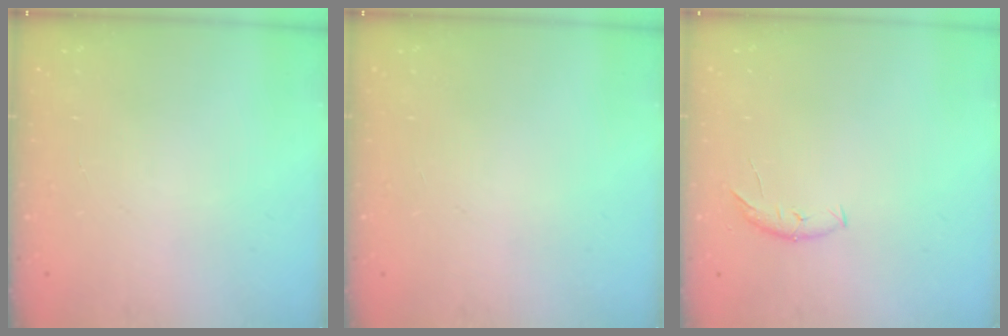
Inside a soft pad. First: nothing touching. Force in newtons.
{"total": 0.0}
{"total": 5.6, "press": 5.6, "slide": 0.6}